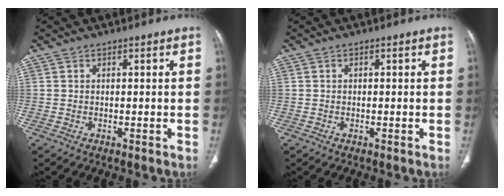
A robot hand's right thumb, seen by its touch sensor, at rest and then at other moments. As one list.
[{"total": 0.0}]